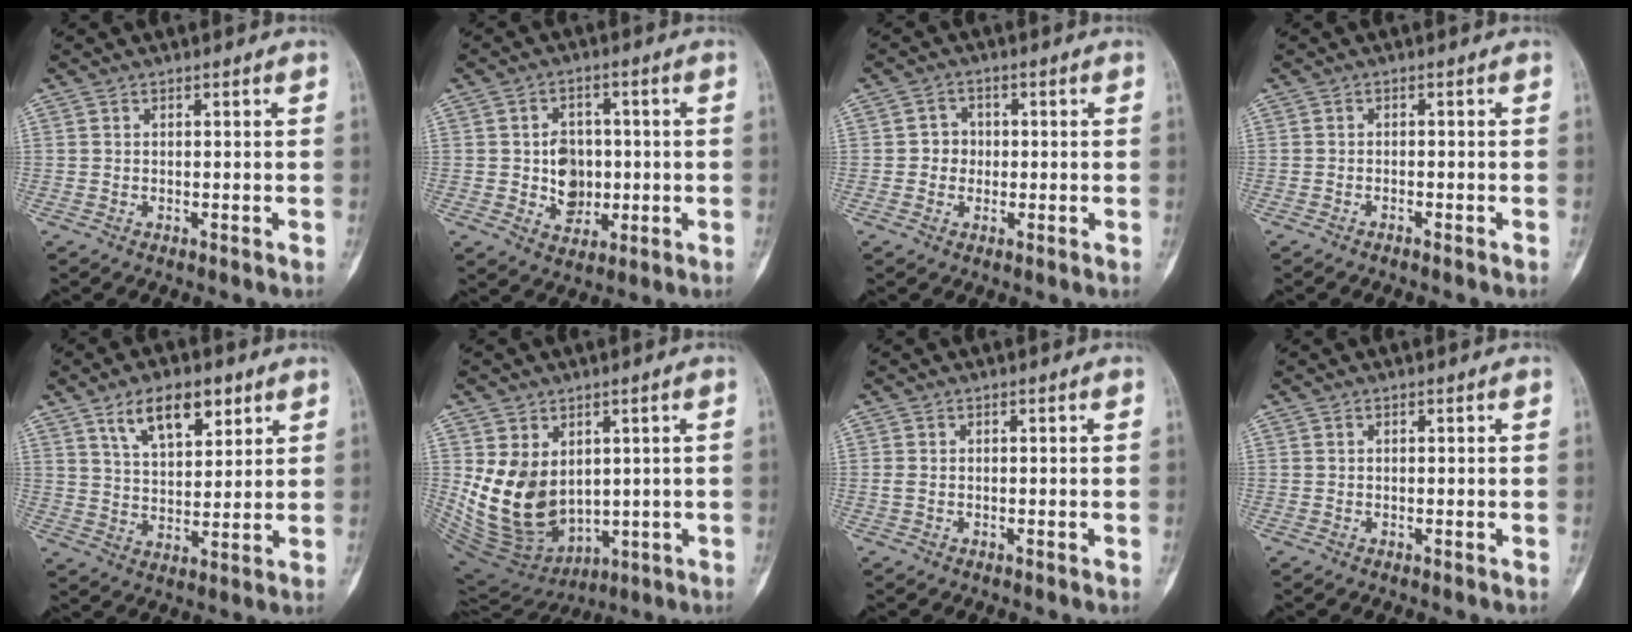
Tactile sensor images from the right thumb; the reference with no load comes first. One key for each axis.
{"total": 7.5, "fx": -0.4, "fy": 6.2, "fz": 4.3, "tx": -0.031, "ty": 0.006, "tz": -0.002}
{"total": 3.3, "fx": -0.2, "fy": 3.1, "fz": 1.2, "tx": 0.010, "ty": 0.009, "tz": -0.011}
{"total": 0.9, "fx": -0.8, "fy": 0.1, "fz": 0.4, "tx": -0.016, "ty": 0.008, "tz": -0.011}
{"total": 11.0, "fx": 6.3, "fy": 5.3, "fz": 7.3, "tx": -0.102, "ty": -0.029, "tz": 0.114}
{"total": 14.9, "fx": 1.7, "fy": 10.9, "fz": 10.1, "tx": -0.148, "ty": -0.021, "tz": 0.067}
{"total": 0.7, "fx": -0.1, "fy": 0.4, "fz": 0.6, "tx": -0.018, "ty": -0.001, "tz": -0.001}
{"total": 0.0}